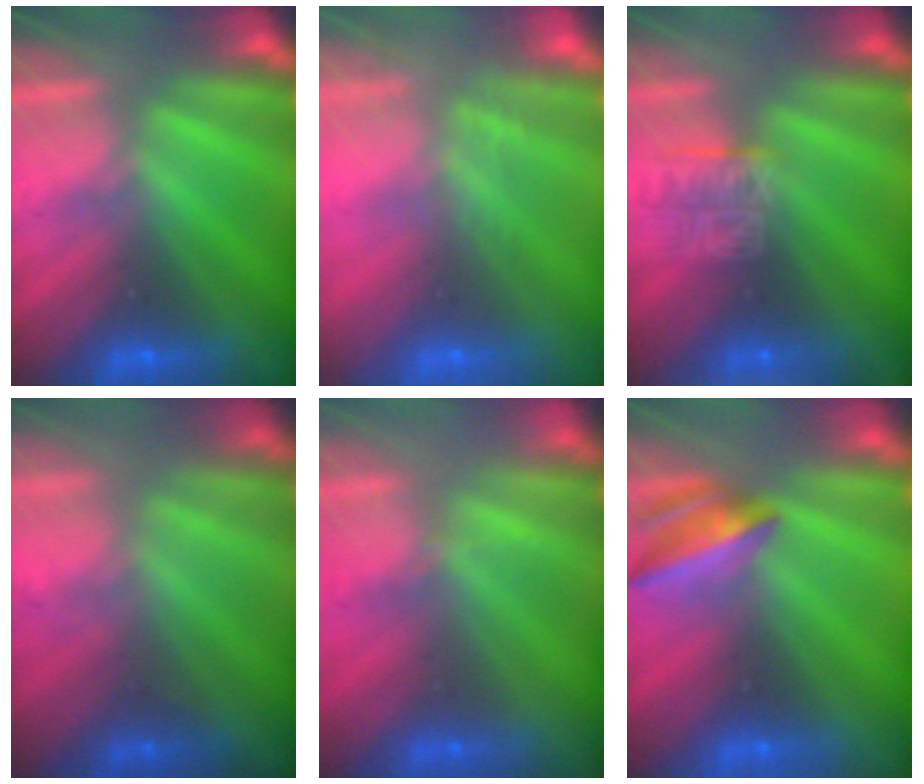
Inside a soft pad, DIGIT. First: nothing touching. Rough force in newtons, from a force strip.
{"total": 9.8}
{"total": 11.8}
{"total": 1.1}
{"total": 2.3}
{"total": 7.8}